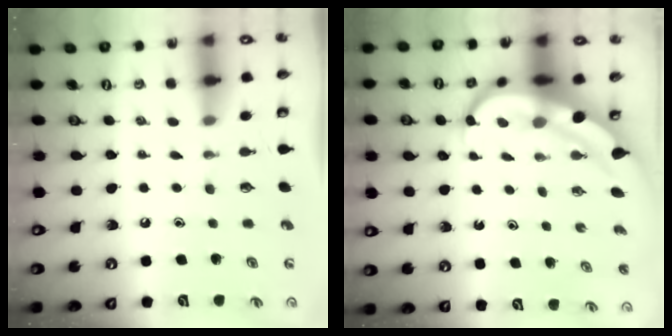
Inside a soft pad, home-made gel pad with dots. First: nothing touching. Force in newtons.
{"total": 9.2, "press": 9.1, "slide": 0.9}